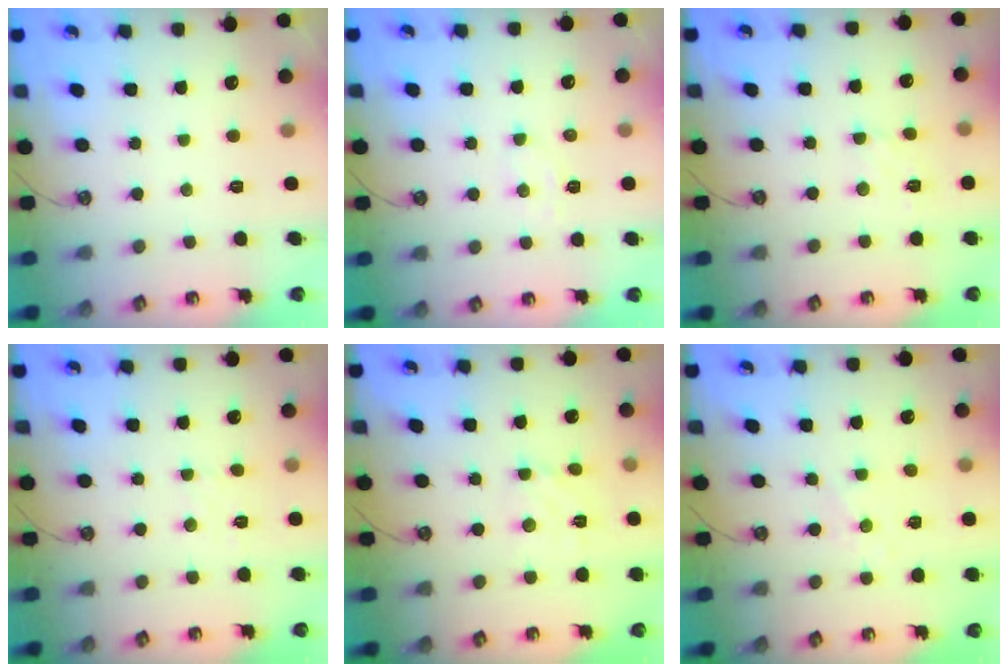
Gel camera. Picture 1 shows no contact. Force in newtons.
{"total": 3.5, "press": 3.4, "slide": 0.9}
{"total": 3.6, "press": 3.5, "slide": 0.6}
{"total": 3.4, "press": 3.3, "slide": 0.5}
{"total": 3.2, "press": 3.2, "slide": 0.5}
{"total": 1.9, "press": 1.9, "slide": 0.5}